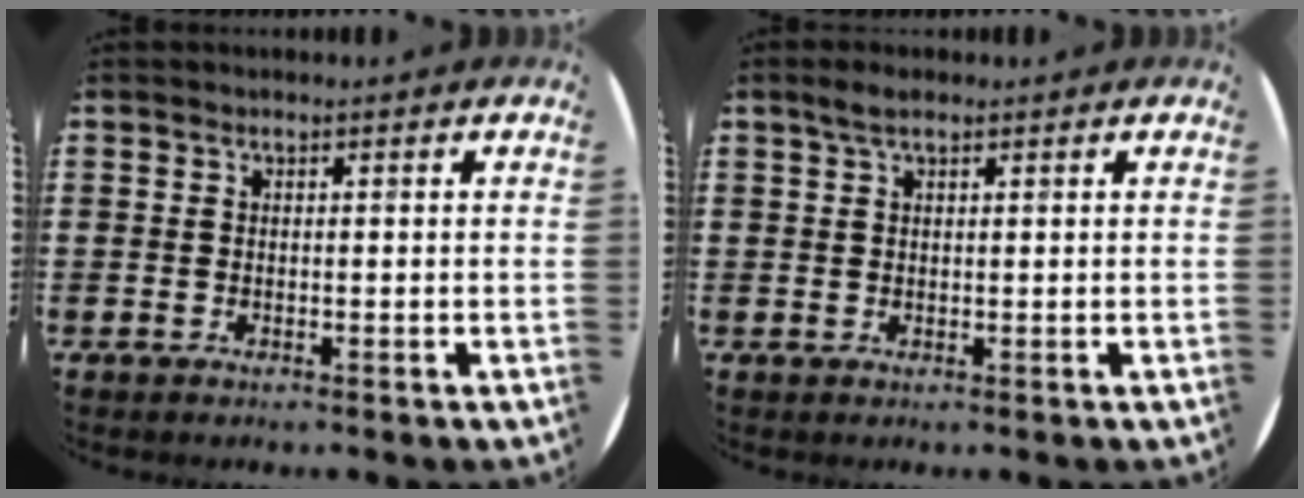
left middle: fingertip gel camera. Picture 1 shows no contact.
{"total": 1.9, "force": [1.3, 0.5, 1.2], "torque": [-0.026, 0.004, 0.022]}